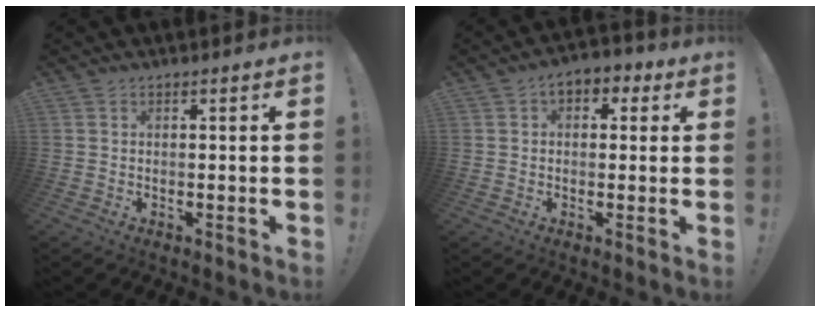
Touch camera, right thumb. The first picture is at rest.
{"total": 5.0, "force": [1.5, 3.6, 3.1], "torque": [-0.032, -0.001, 0.023]}